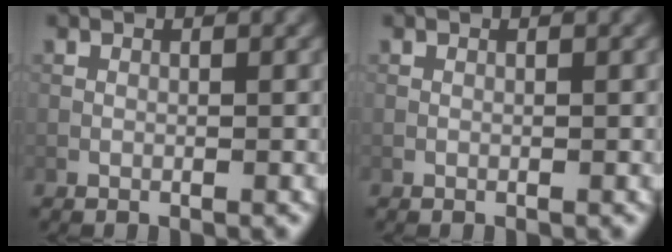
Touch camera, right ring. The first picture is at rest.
{"total": 0.0}